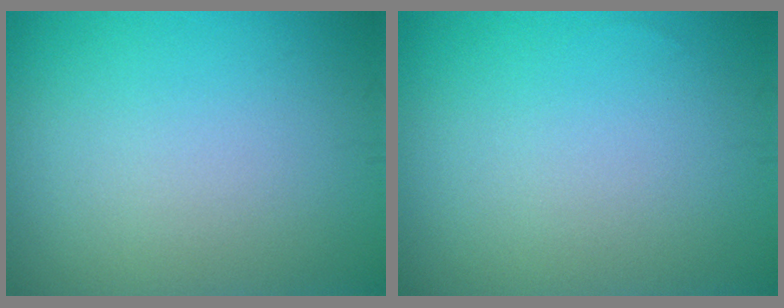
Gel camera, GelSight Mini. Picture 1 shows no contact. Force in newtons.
{"total": 0.0}